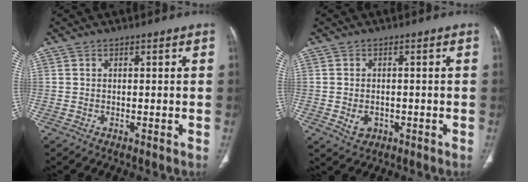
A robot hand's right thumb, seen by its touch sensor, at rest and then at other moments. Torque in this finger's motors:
{"motor_torque": [-0.27, 0.24, 0.01, 0.26, 0.00]}